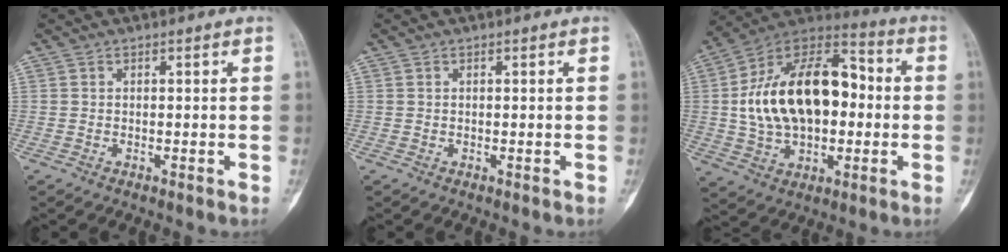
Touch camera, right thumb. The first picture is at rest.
{"total": 0.0}
{"total": 23.8, "force": [0.9, 14.3, 18.9], "torque": [-0.300, 0.032, 0.015]}